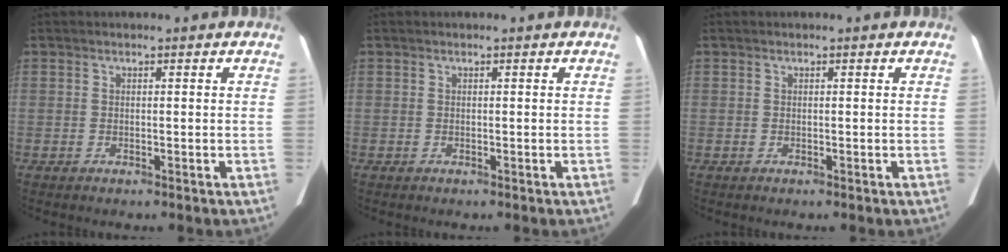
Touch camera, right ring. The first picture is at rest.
{"total": 0.0}
{"total": 0.0}